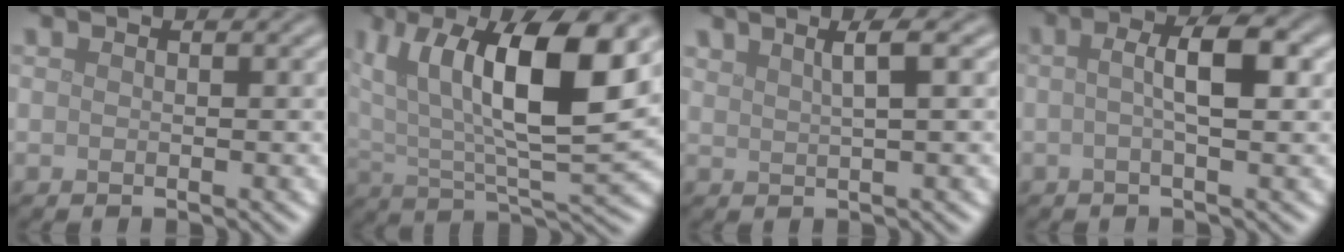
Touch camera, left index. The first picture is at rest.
{"total": 12.5, "force": [5.7, 3.8, 10.4], "torque": [-0.173, 0.010, 0.097]}
{"total": 2.3, "force": [1.2, 0.5, 1.9], "torque": [-0.022, 0.006, 0.019]}
{"total": 4.1, "force": [0.4, 0.9, 4.0], "torque": [-0.061, 0.011, 0.001]}